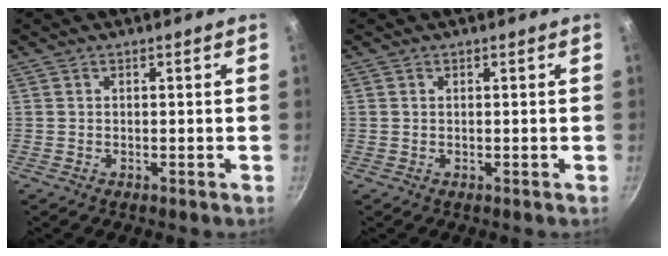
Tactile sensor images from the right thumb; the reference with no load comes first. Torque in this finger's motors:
{"motor_torque": [-0.02, -0.02, -0.31, -0.01, -0.03]}